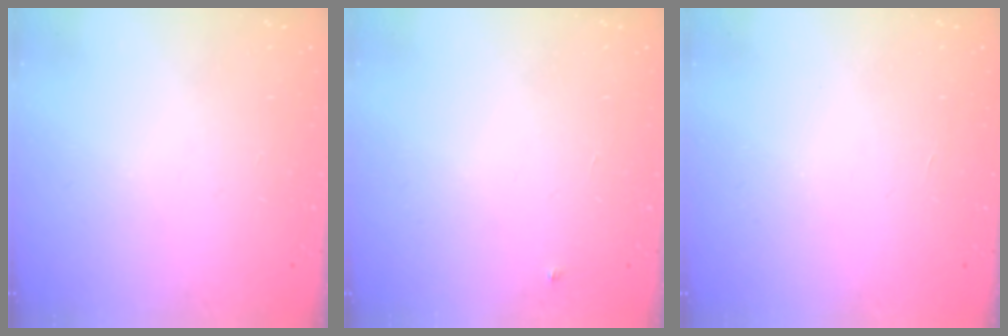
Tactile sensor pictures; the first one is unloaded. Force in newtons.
{"total": 2.7, "press": 2.7, "slide": 0.4}
{"total": 1.6, "press": 1.6, "slide": 0.1}